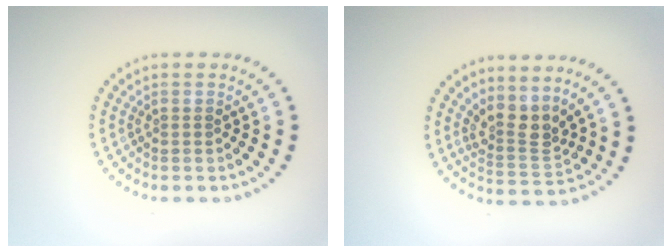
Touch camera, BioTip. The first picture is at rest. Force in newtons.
{"total": 3.0, "press": 2.2, "slide": 2.1}